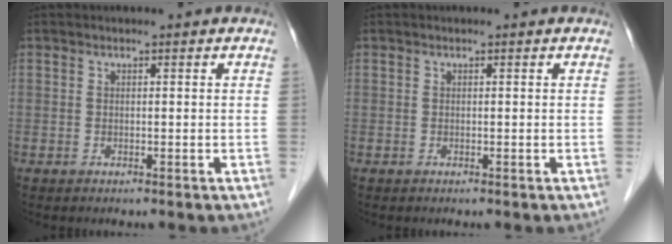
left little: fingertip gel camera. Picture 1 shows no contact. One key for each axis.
{"total": 0.0}